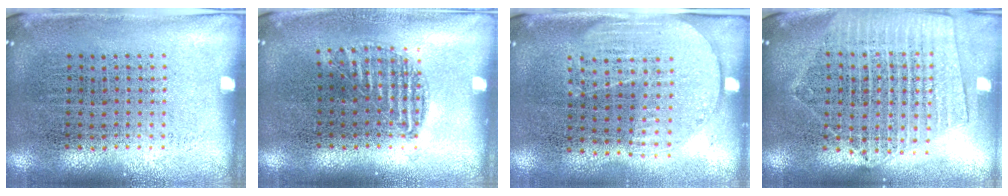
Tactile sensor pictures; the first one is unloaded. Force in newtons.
{"total": 0.9, "press": 0.8, "slide": 0.3}
{"total": 1.7, "press": 1.4, "slide": 0.8}
{"total": 2.1, "press": 1.9, "slide": 0.9}